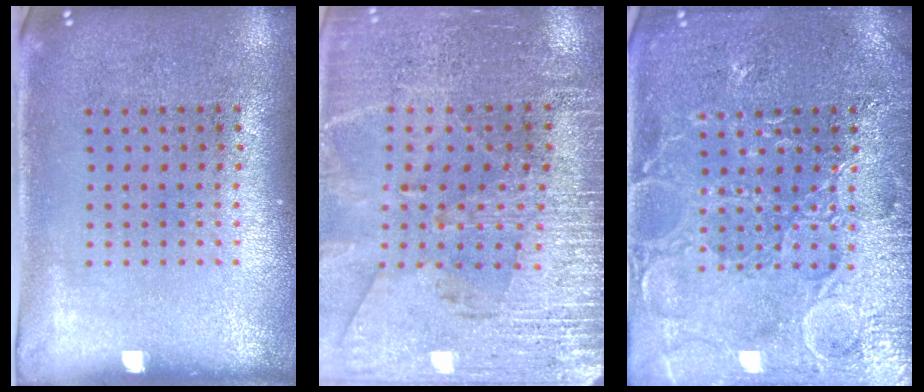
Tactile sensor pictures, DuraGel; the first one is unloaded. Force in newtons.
{"total": 3.0, "press": 2.9, "slide": 0.6}
{"total": 5.9, "press": 5.9, "slide": 0.7}